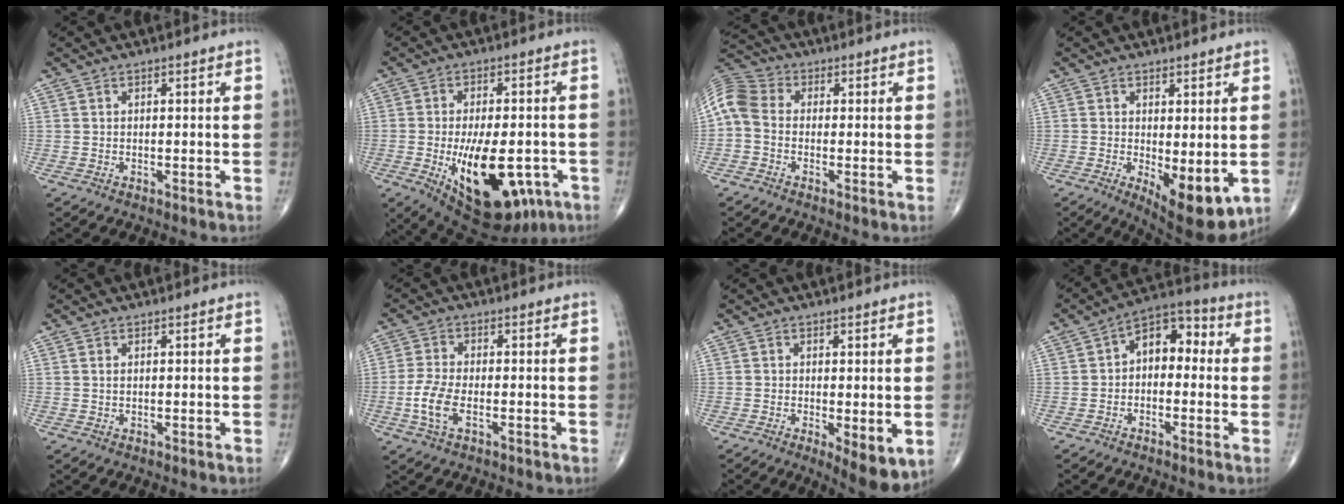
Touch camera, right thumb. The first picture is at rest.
{"total": 19.9, "force": [-6.4, 9.7, 16.2], "torque": [-0.233, 0.001, -0.070]}
{"total": 7.6, "force": [-0.4, 5.6, 5.1], "torque": [-0.102, 0.021, -0.026]}
{"total": 9.8, "force": [-1.8, 3.9, 8.8], "torque": [-0.117, -0.025, -0.015]}
{"total": 0.5, "force": [0.2, 0.3, 0.4], "torque": [-0.012, 0.004, 0.004]}
{"total": 6.3, "force": [-1.8, 2.9, 5.3], "torque": [-0.124, 0.006, -0.036]}
{"total": 6.9, "force": [-1.5, 2.4, 6.3], "torque": [-0.092, -0.021, -0.020]}
{"total": 8.3, "force": [0.1, 5.3, 6.3], "torque": [-0.066, 0.037, -0.018]}